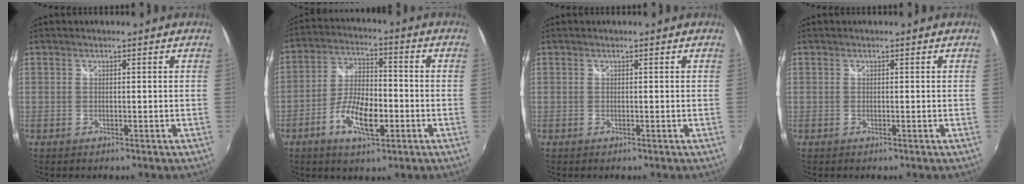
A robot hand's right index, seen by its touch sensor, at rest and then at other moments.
{"total": 10.5, "force": [-4.1, 4.3, 8.7], "torque": [-0.176, 0.004, -0.071]}
{"total": 0.0}
{"total": 0.0}